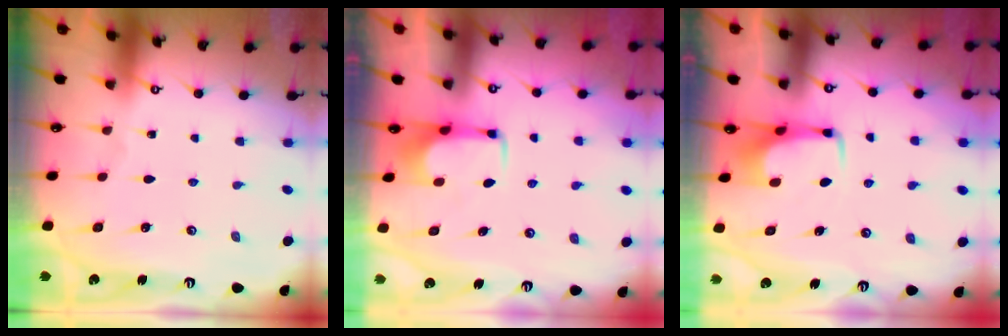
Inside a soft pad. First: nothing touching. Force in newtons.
{"total": 1.8, "press": 1.8, "slide": 0.2}
{"total": 3.0, "press": 2.9, "slide": 0.4}